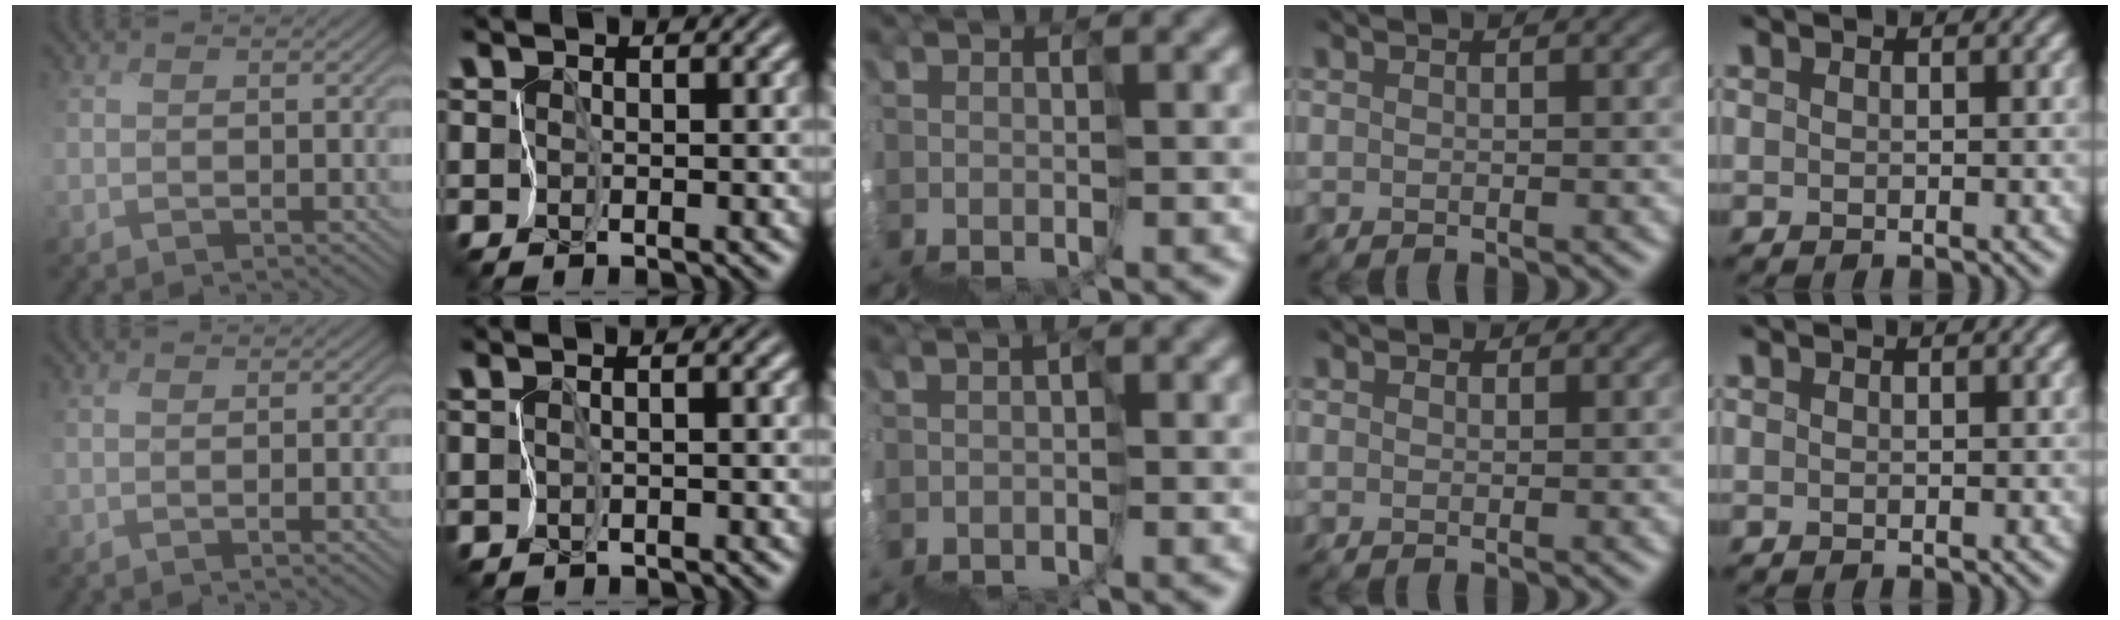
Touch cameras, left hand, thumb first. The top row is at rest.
{"thumb": {"total": 1.5, "force": [-0.4, -0.4, 1.4], "torque": [-0.026, 0.007, -0.003]}, "index": {"total": 0.6, "force": [-0.3, -0.5, -0.1], "torque": [-0.007, -0.005, 0.000]}, "middle": {"total": 0.8, "force": [-0.6, 0.4, -0.2], "torque": [0.005, -0.005, -0.016]}, "ring": {"total": 0.5, "force": [0.3, 0.4, 0.1], "torque": [0.000, 0.004, 0.001]}}